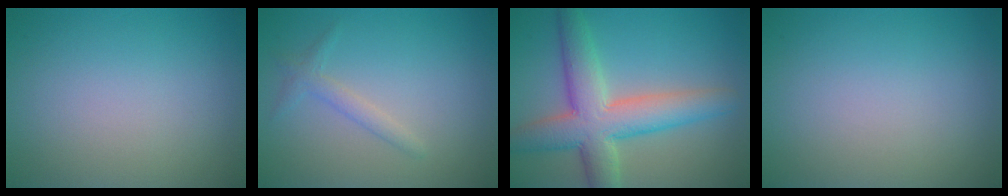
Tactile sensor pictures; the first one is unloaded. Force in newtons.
{"total": 1.4, "press": 1.4, "slide": 0.1}
{"total": 7.6, "press": 7.6, "slide": 0.5}
{"total": 0.0}